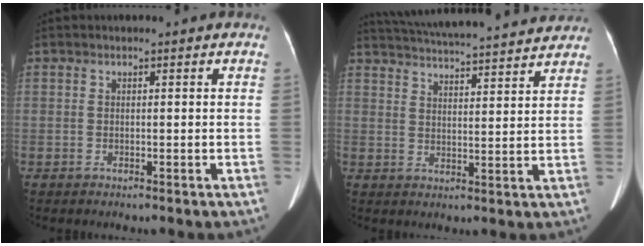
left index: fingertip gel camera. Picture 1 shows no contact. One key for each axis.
{"total": 21.2, "fx": 19.5, "fy": 2.1, "fz": 7.9, "tx": -0.136, "ty": 0.021, "tz": 0.268}